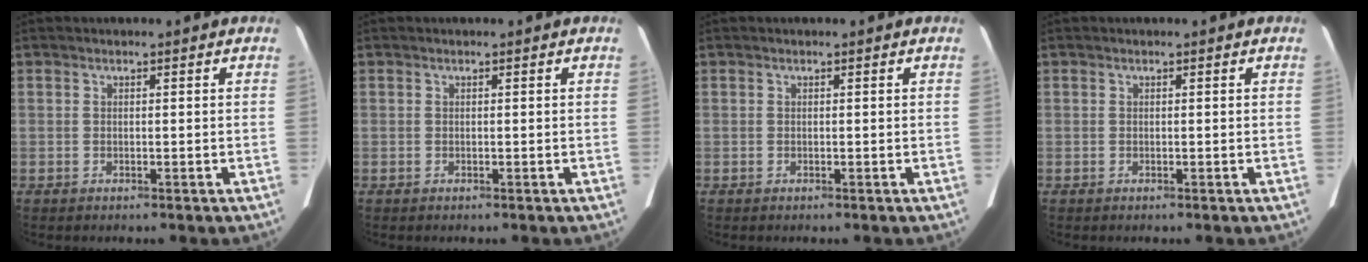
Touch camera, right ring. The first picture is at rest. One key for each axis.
{"total": 0.0}
{"total": 0.0}
{"total": 0.0}